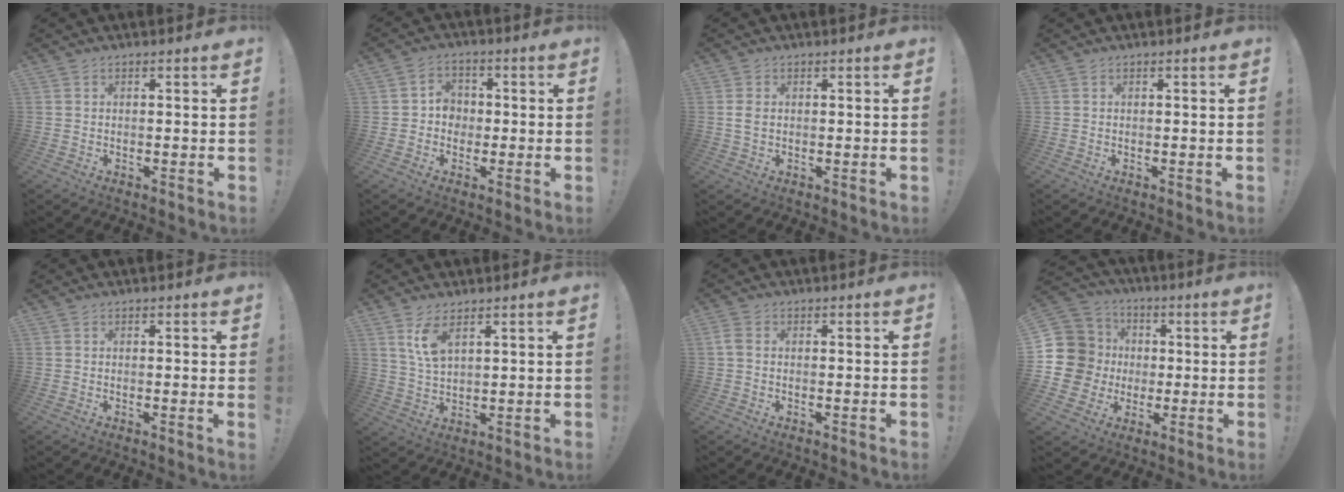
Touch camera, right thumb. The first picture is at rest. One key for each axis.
{"total": 5.2, "fx": -0.9, "fy": 4.8, "fz": 1.9, "tx": -0.030, "ty": 0.013, "tz": -0.015}
{"total": 2.5, "fx": 0.3, "fy": 1.6, "fz": 1.9, "tx": -0.038, "ty": 0.000, "tz": 0.003}
{"total": 0.0}
{"total": 0.8, "fx": 0.5, "fy": -0.2, "fz": 0.6, "tx": 0.003, "ty": -0.008, "tz": 0.005}
{"total": 6.7, "fx": 3.9, "fy": 2.4, "fz": 4.8, "tx": -0.083, "ty": -0.020, "tz": 0.069}
{"total": 1.9, "fx": 0.0, "fy": 1.3, "fz": 1.4, "tx": -0.027, "ty": 0.005, "tz": 0.002}
{"total": 14.3, "fx": 0.5, "fy": 13.4, "fz": 4.8, "tx": -0.091, "ty": 0.006, "tz": 0.035}